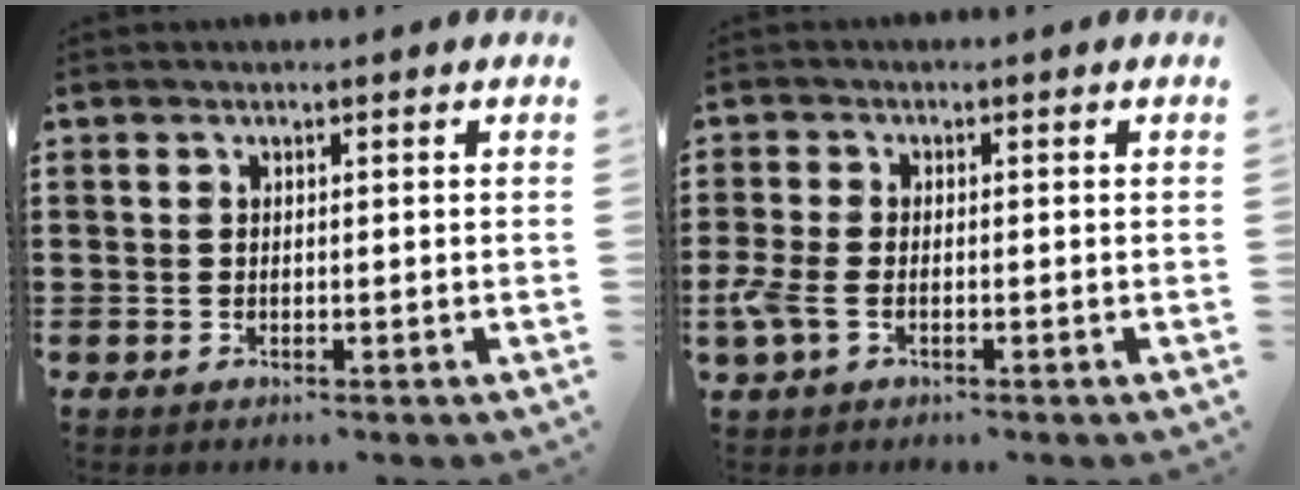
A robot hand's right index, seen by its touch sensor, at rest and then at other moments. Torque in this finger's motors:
{"motor_torque": [2.14, 0.00, 0.17, 0.04]}